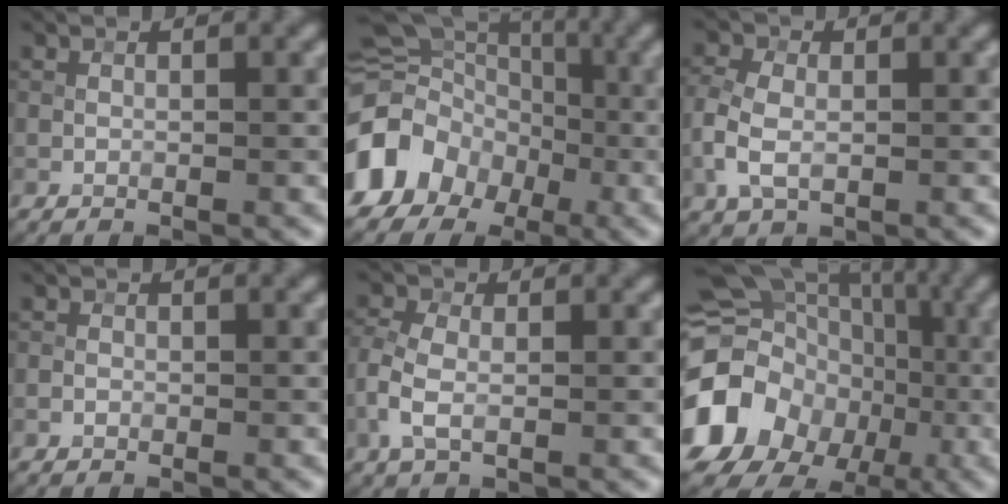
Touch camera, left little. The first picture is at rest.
{"total": 11.1, "force": [-4.0, 9.2, 4.6], "torque": [-0.102, -0.001, -0.077]}
{"total": 4.6, "force": [-0.8, 3.1, 3.3], "torque": [-0.084, 0.002, -0.021]}
{"total": 0.7, "force": [-0.3, 0.6, 0.1], "torque": [0.006, 0.003, -0.007]}
{"total": 3.7, "force": [-0.7, 2.3, 2.9], "torque": [-0.071, 0.003, -0.022]}
{"total": 16.3, "force": [-3.6, 13.9, 7.8], "torque": [-0.150, -0.002, -0.068]}